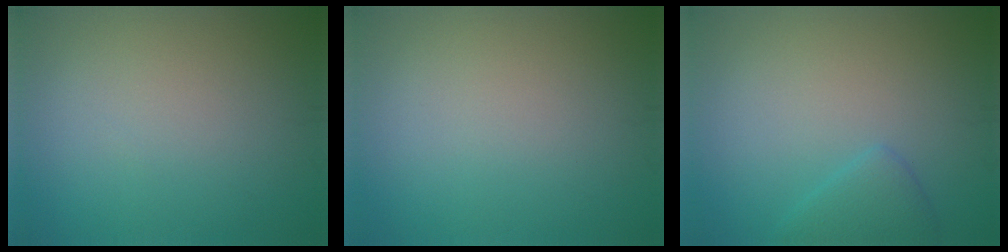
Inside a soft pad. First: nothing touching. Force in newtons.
{"total": 0.0}
{"total": 2.0, "press": 2.0, "slide": 0.1}